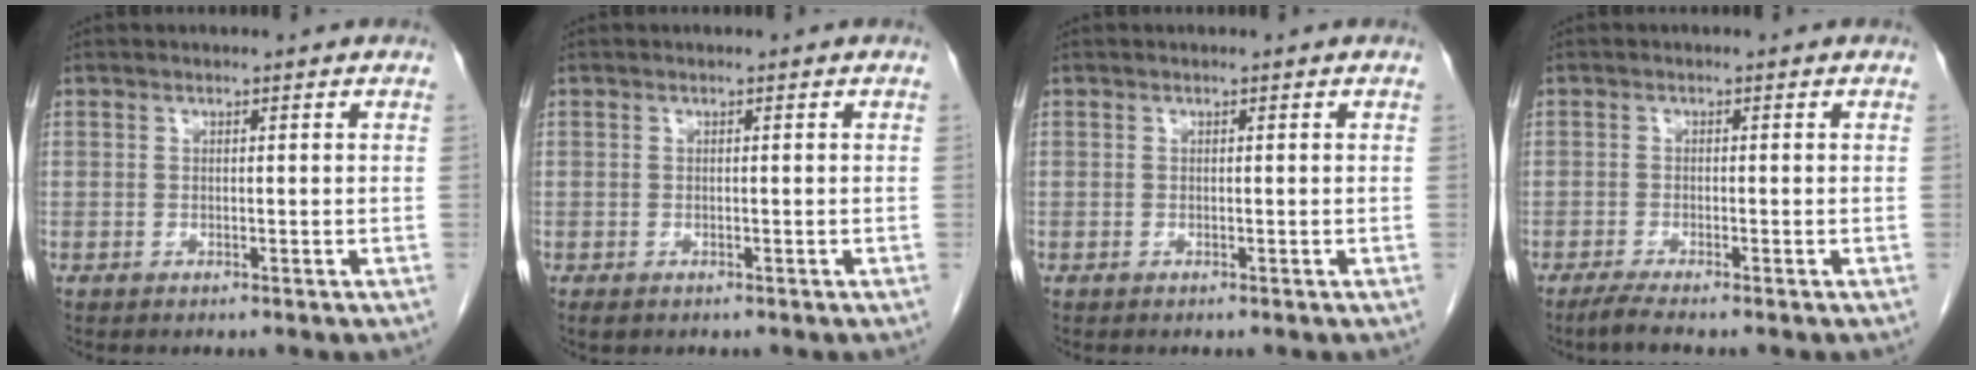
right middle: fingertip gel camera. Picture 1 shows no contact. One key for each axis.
{"total": 1.0, "fx": -0.6, "fy": 0.6, "fz": 0.5, "tx": -0.007, "ty": 0.001, "tz": -0.004}
{"total": 0.0}
{"total": 2.1, "fx": -1.7, "fy": -0.3, "fz": 1.2, "tx": -0.034, "ty": -0.007, "tz": -0.037}